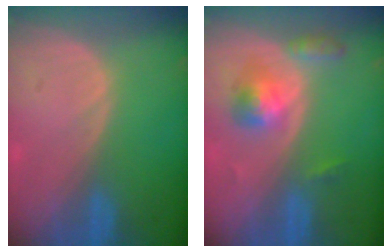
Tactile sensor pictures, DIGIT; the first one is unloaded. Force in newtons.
{"total": 5.2, "press": 4.9, "slide": 1.7}